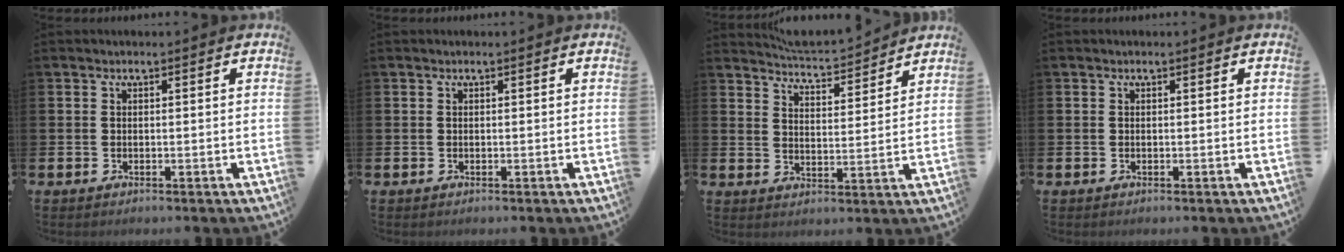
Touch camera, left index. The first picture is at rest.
{"total": 0.0}
{"total": 4.3, "force": [4.3, 0.1, -0.2], "torque": [-0.021, -0.034, 0.075]}
{"total": 0.0}